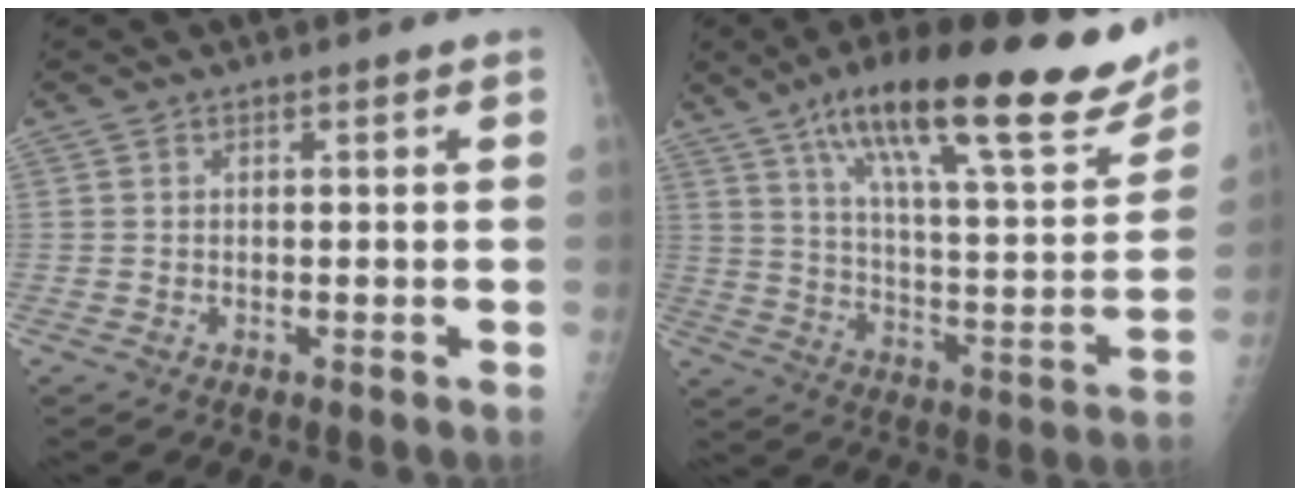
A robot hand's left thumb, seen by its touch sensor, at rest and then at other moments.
{"total": 29.1, "force": [18.5, 7.3, 21.2], "torque": [-0.291, -0.047, 0.285]}